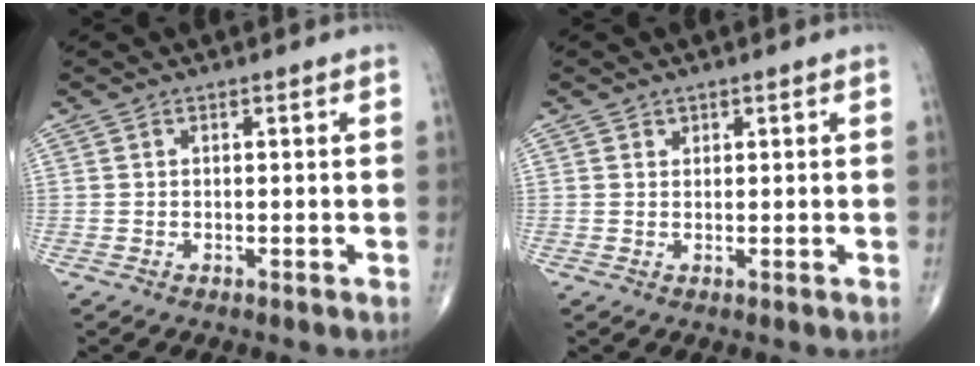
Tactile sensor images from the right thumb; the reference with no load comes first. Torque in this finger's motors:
{"motor_torque": [-0.43, 0.12, 0.21, 0.18, 0.00]}